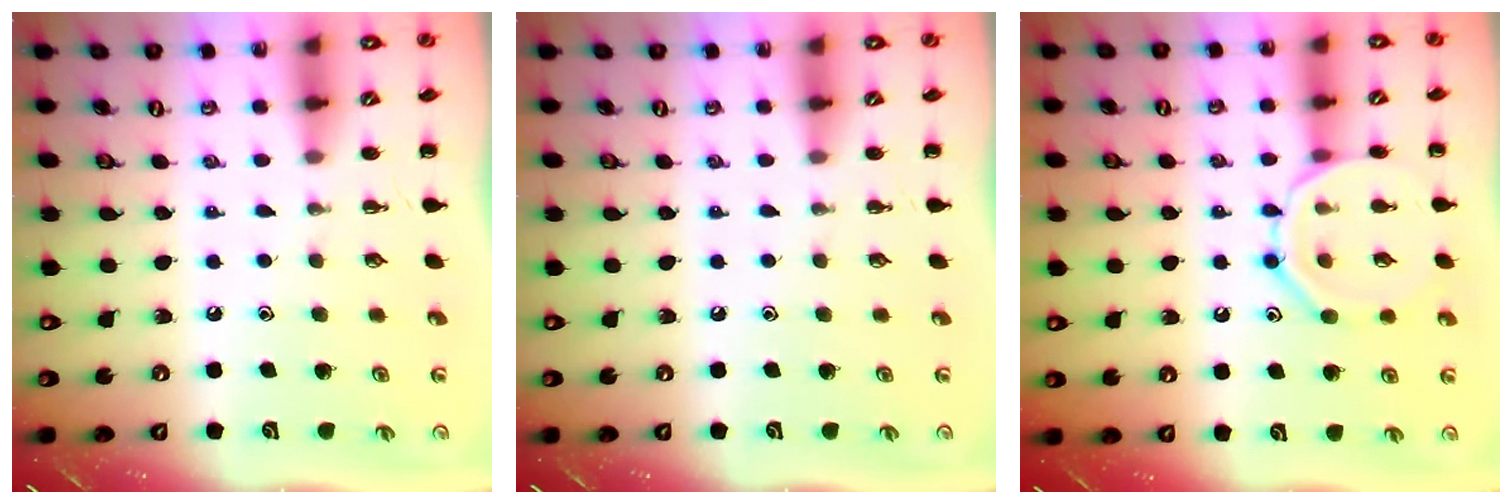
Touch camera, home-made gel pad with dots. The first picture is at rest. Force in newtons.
{"total": 0.0}
{"total": 11.9, "press": 11.9, "slide": 0.3}